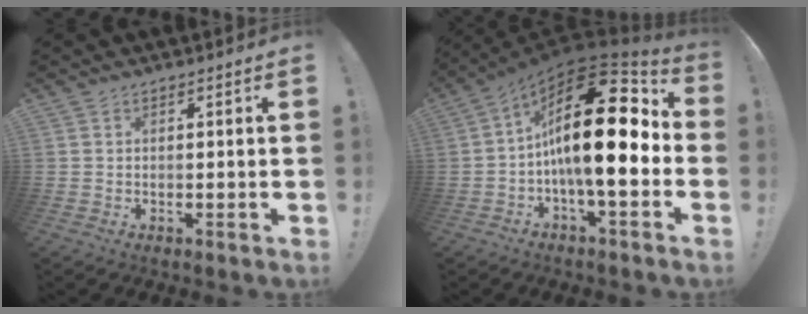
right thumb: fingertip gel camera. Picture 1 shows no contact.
{"total": 25.6, "force": [2.5, 8.6, 23.9], "torque": [-0.409, -0.013, 0.039]}